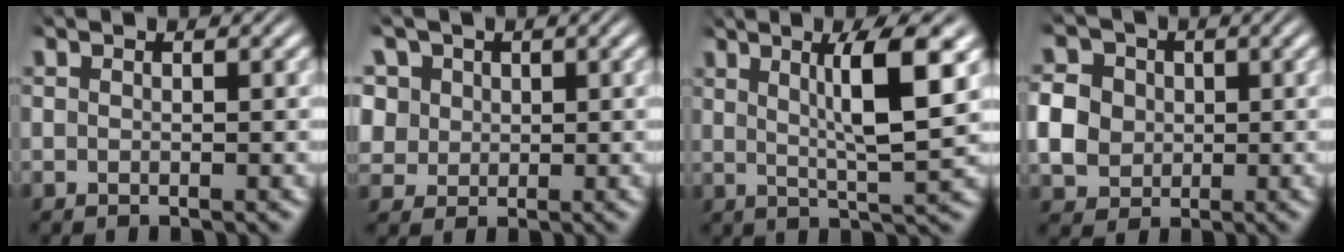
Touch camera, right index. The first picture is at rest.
{"total": 6.8, "force": [1.3, 6.0, 2.9], "torque": [-0.084, -0.020, 0.028]}
{"total": 6.1, "force": [2.6, 0.5, 5.5], "torque": [-0.083, 0.003, 0.046]}
{"total": 7.3, "force": [0.2, 6.6, 3.2], "torque": [-0.071, -0.019, 0.007]}